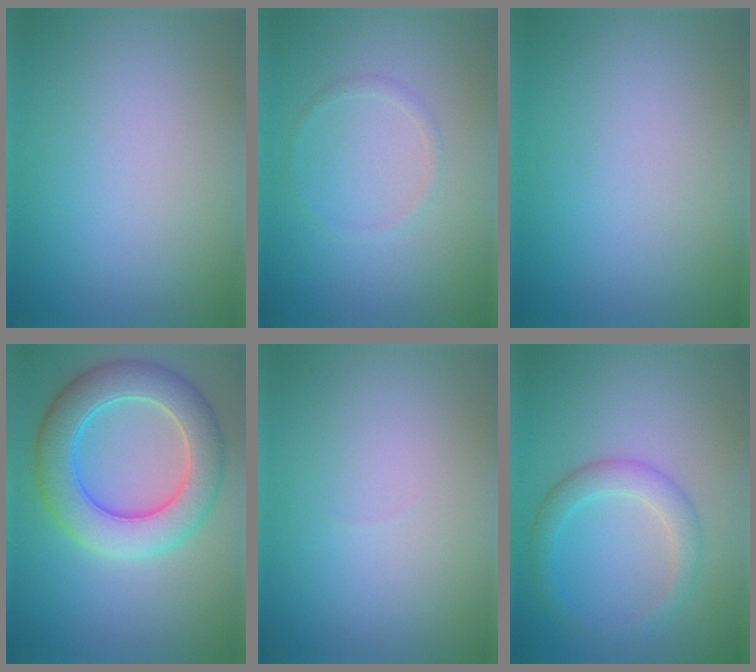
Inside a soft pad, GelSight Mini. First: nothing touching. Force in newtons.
{"total": 0.9, "press": 0.9, "slide": 0.1}
{"total": 0.0}
{"total": 7.5, "press": 7.5, "slide": 0.4}
{"total": 0.0}
{"total": 2.9, "press": 2.8, "slide": 0.2}